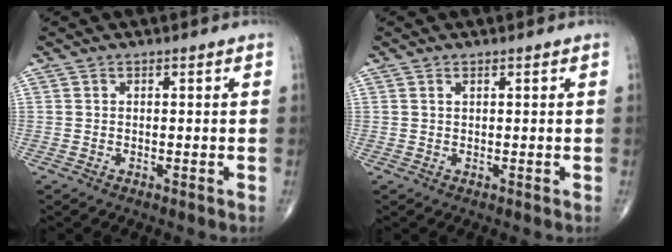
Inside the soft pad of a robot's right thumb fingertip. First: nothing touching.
{"total": 0.5, "force": [0.3, 0.2, 0.4], "torque": [-0.010, 0.004, 0.006]}